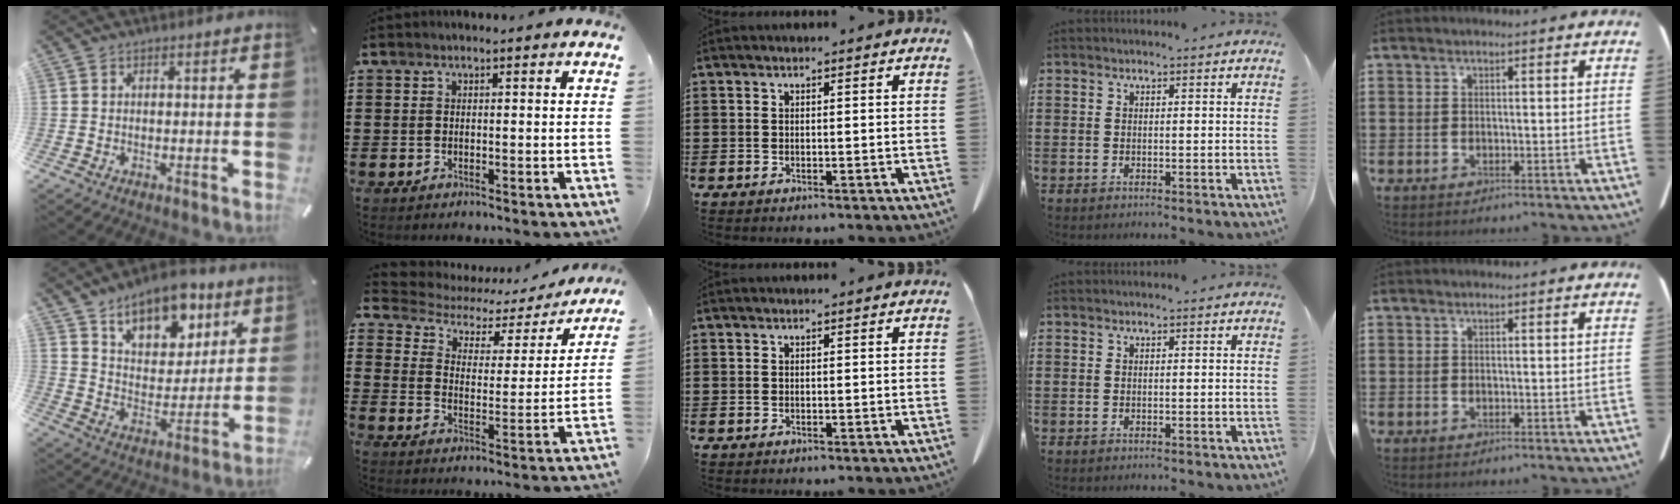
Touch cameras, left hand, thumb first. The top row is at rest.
{"thumb": {"total": 14.0, "force": [9.8, 8.0, 5.8], "torque": [-0.081, -0.064, 0.176]}, "index": {"total": 4.2, "force": [3.2, 2.3, 1.4], "torque": [-0.050, -0.019, 0.047]}}